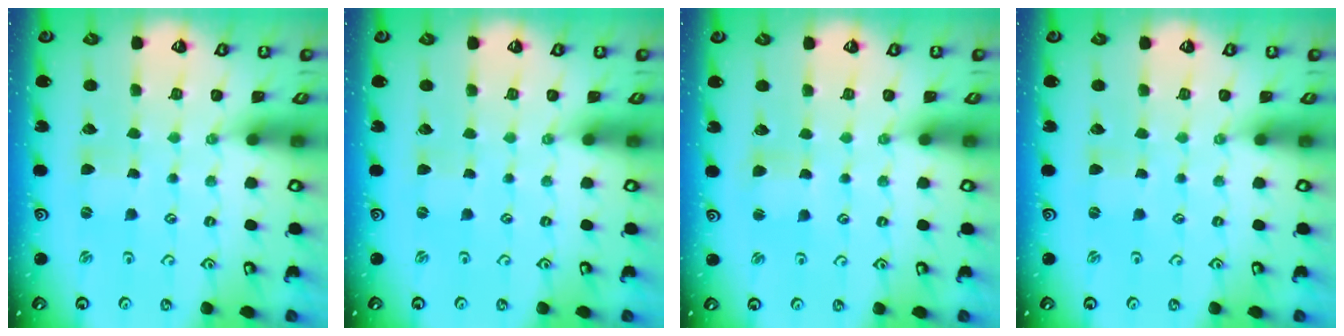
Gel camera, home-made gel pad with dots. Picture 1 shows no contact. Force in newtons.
{"total": 0.0}
{"total": 2.7, "press": 2.7, "slide": 0.3}
{"total": 0.0}